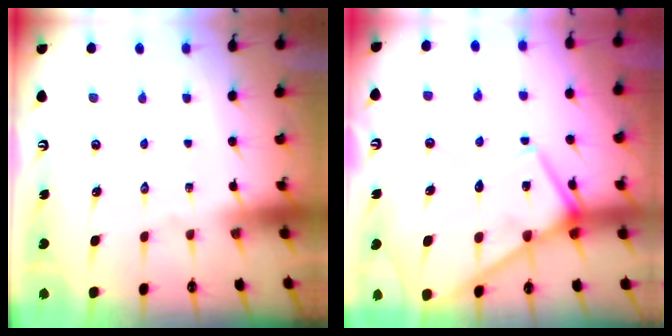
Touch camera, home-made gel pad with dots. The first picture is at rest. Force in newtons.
{"total": 11.9, "press": 11.8, "slide": 1.4}